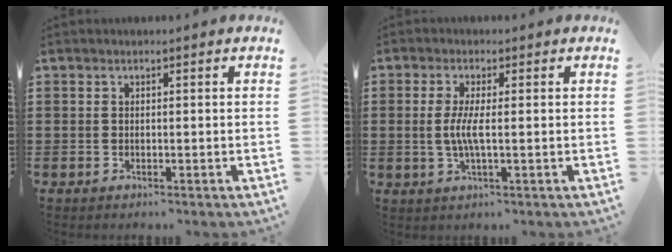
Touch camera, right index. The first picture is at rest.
{"total": 3.9, "force": [-0.2, 0.6, 3.9], "torque": [-0.092, -0.009, -0.012]}